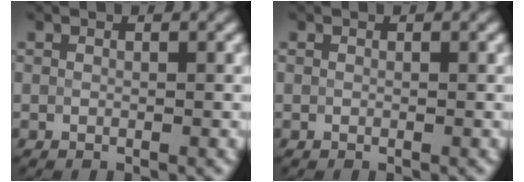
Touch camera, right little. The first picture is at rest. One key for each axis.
{"total": 0.0}